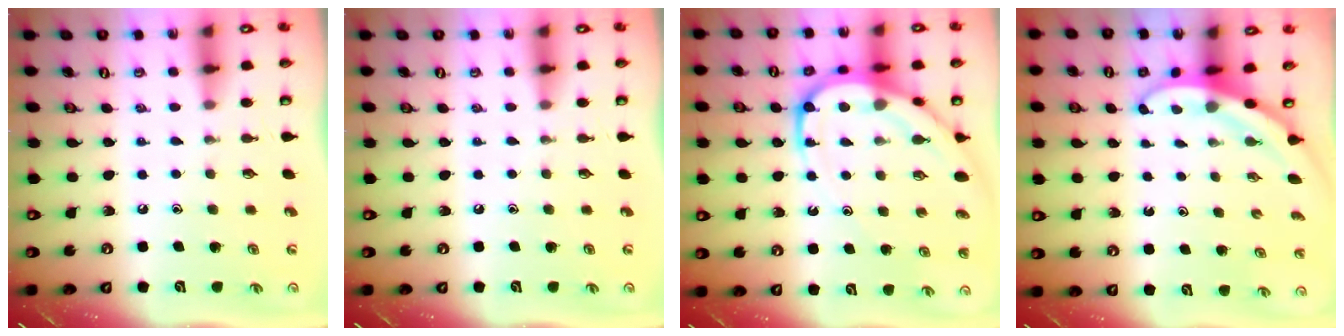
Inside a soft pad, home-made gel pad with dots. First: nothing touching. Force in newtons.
{"total": 0.0}
{"total": 14.0, "press": 14.0, "slide": 1.2}
{"total": 2.9, "press": 2.9, "slide": 0.1}